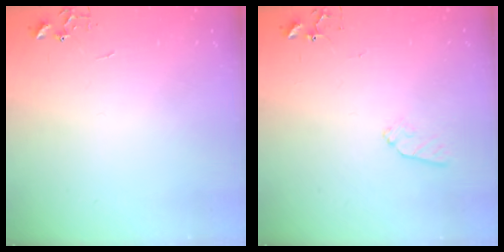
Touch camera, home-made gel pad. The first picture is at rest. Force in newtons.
{"total": 7.7, "press": 7.6, "slide": 0.9}